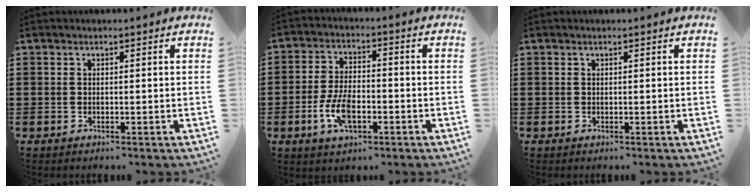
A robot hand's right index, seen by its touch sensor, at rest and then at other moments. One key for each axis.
{"total": 7.0, "fx": -2.5, "fy": 3.5, "fz": 5.5, "tx": -0.125, "ty": 0.002, "tz": -0.051}
{"total": 0.0}